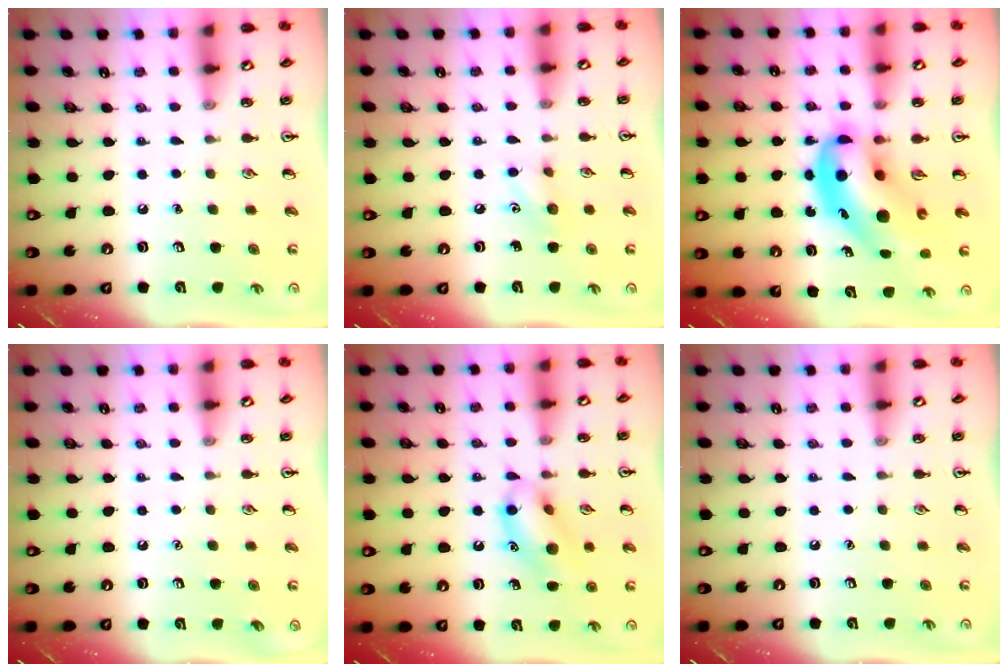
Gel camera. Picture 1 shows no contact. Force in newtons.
{"total": 6.1, "press": 5.9, "slide": 1.6}
{"total": 12.3, "press": 11.7, "slide": 3.7}
{"total": 0.0}
{"total": 12.8, "press": 12.5, "slide": 2.5}
{"total": 0.0}